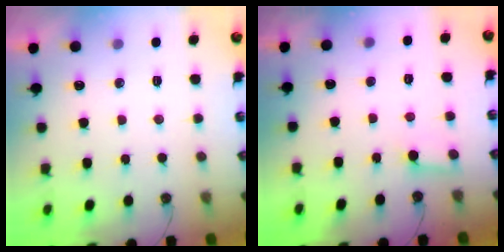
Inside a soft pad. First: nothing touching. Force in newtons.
{"total": 3.5, "press": 3.5, "slide": 0.5}